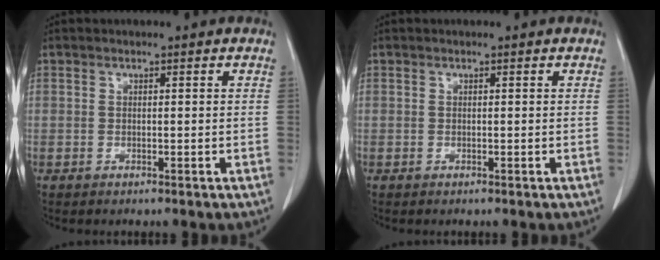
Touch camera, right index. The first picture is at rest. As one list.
[{"total": 0.0}]